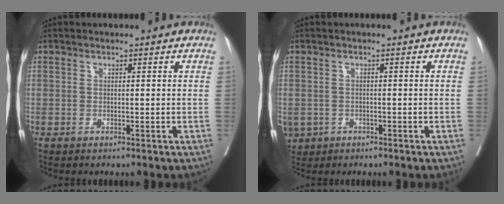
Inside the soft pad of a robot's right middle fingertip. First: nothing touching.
{"total": 4.6, "force": [-2.3, 3.8, 1.3], "torque": [-0.030, 0.000, -0.032]}